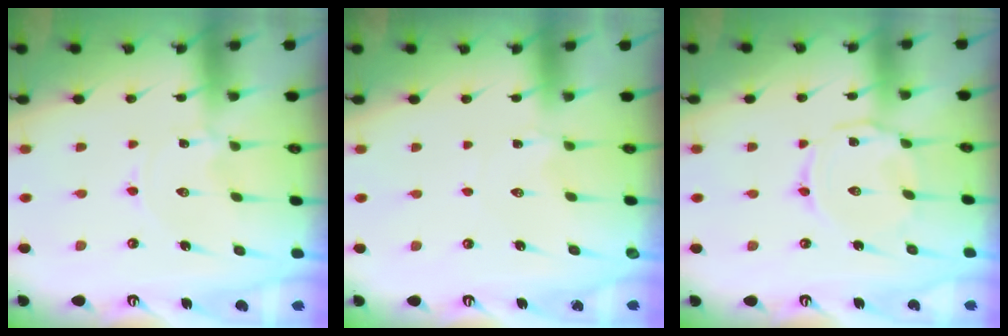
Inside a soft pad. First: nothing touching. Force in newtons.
{"total": 2.6, "press": 2.6, "slide": 0.5}
{"total": 4.7, "press": 4.7, "slide": 0.3}